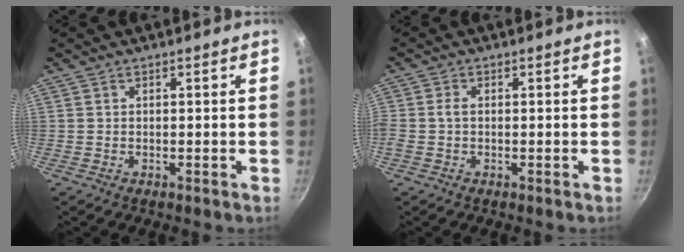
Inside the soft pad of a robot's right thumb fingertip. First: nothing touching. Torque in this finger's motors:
{"motor_torque": [0.38, 0.22, 1.08, -0.03, 0.37]}